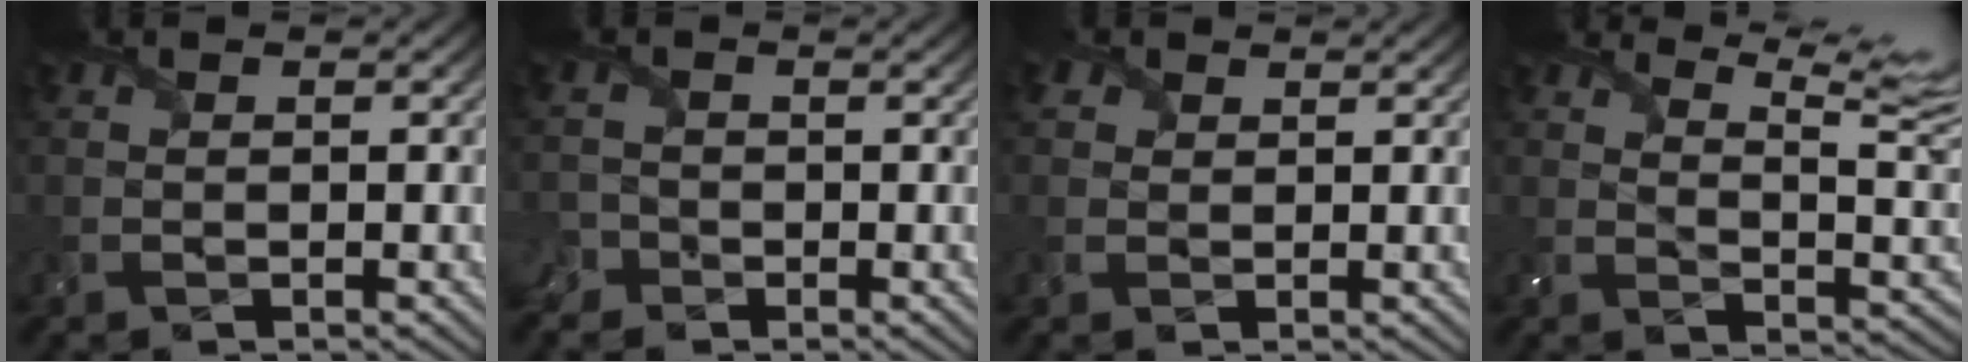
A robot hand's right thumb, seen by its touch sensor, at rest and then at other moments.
{"total": 2.6, "force": [-2.0, 1.6, 0.3], "torque": [-0.011, -0.006, -0.051]}
{"total": 1.8, "force": [0.9, 1.5, 0.4], "torque": [-0.013, 0.006, 0.020]}
{"total": 10.3, "force": [7.4, 2.8, 6.7], "torque": [-0.119, 0.006, 0.101]}